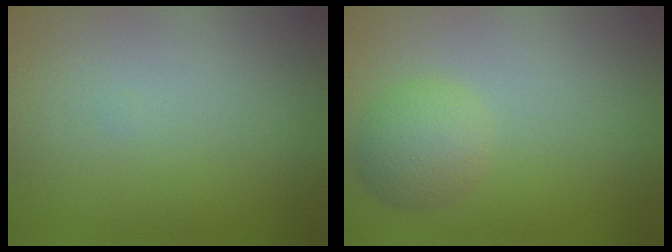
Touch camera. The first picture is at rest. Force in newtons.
{"total": 2.7, "press": 2.7, "slide": 0.2}